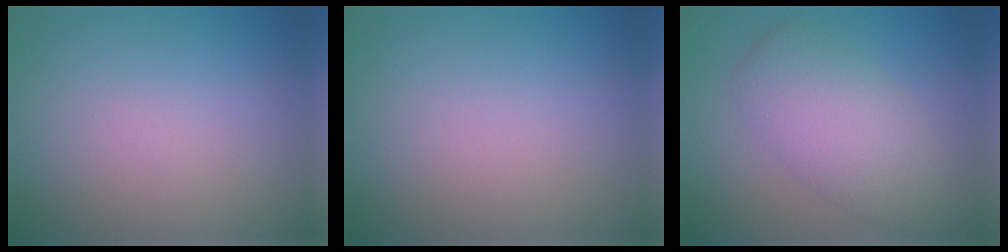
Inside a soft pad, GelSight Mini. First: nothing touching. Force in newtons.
{"total": 0.0}
{"total": 6.2, "press": 6.2, "slide": 0.3}